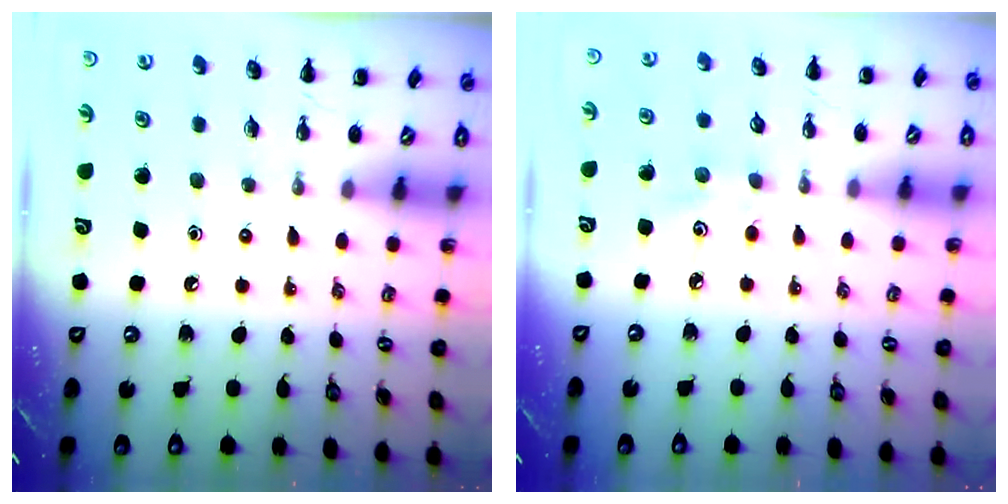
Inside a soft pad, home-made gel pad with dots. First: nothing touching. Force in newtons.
{"total": 2.9, "press": 2.8, "slide": 0.8}